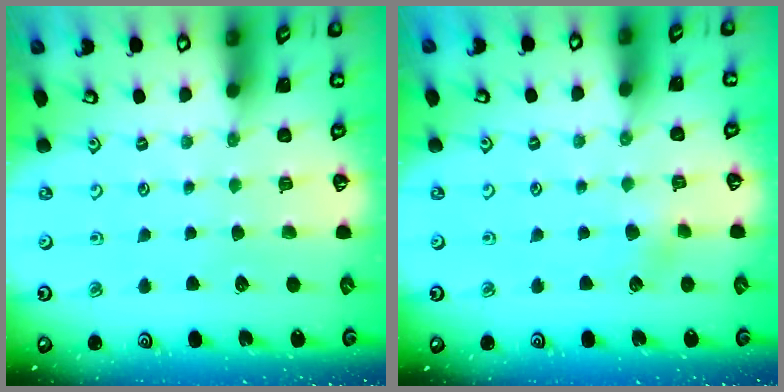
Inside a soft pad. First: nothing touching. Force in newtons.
{"total": 2.2, "press": 2.2, "slide": 0.3}